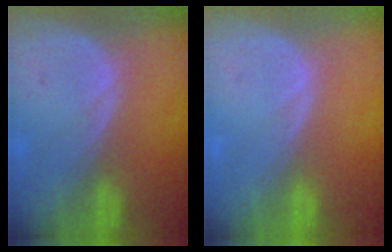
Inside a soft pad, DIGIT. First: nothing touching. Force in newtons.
{"total": 0.0}